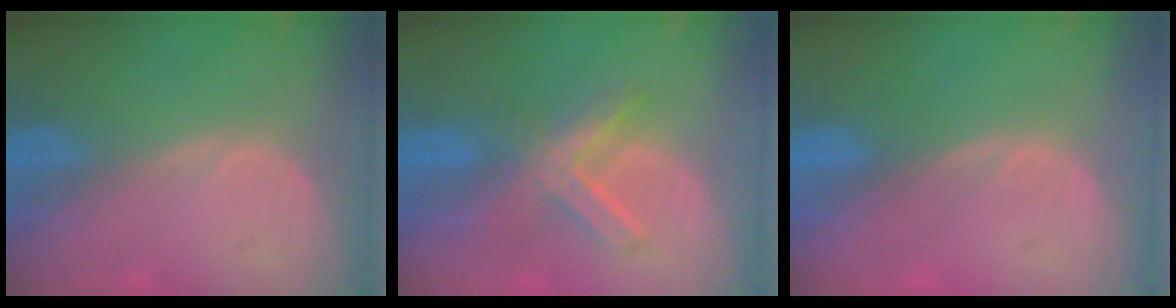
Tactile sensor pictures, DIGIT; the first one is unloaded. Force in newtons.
{"total": 6.9, "press": 6.2, "slide": 3.1}
{"total": 0.0}